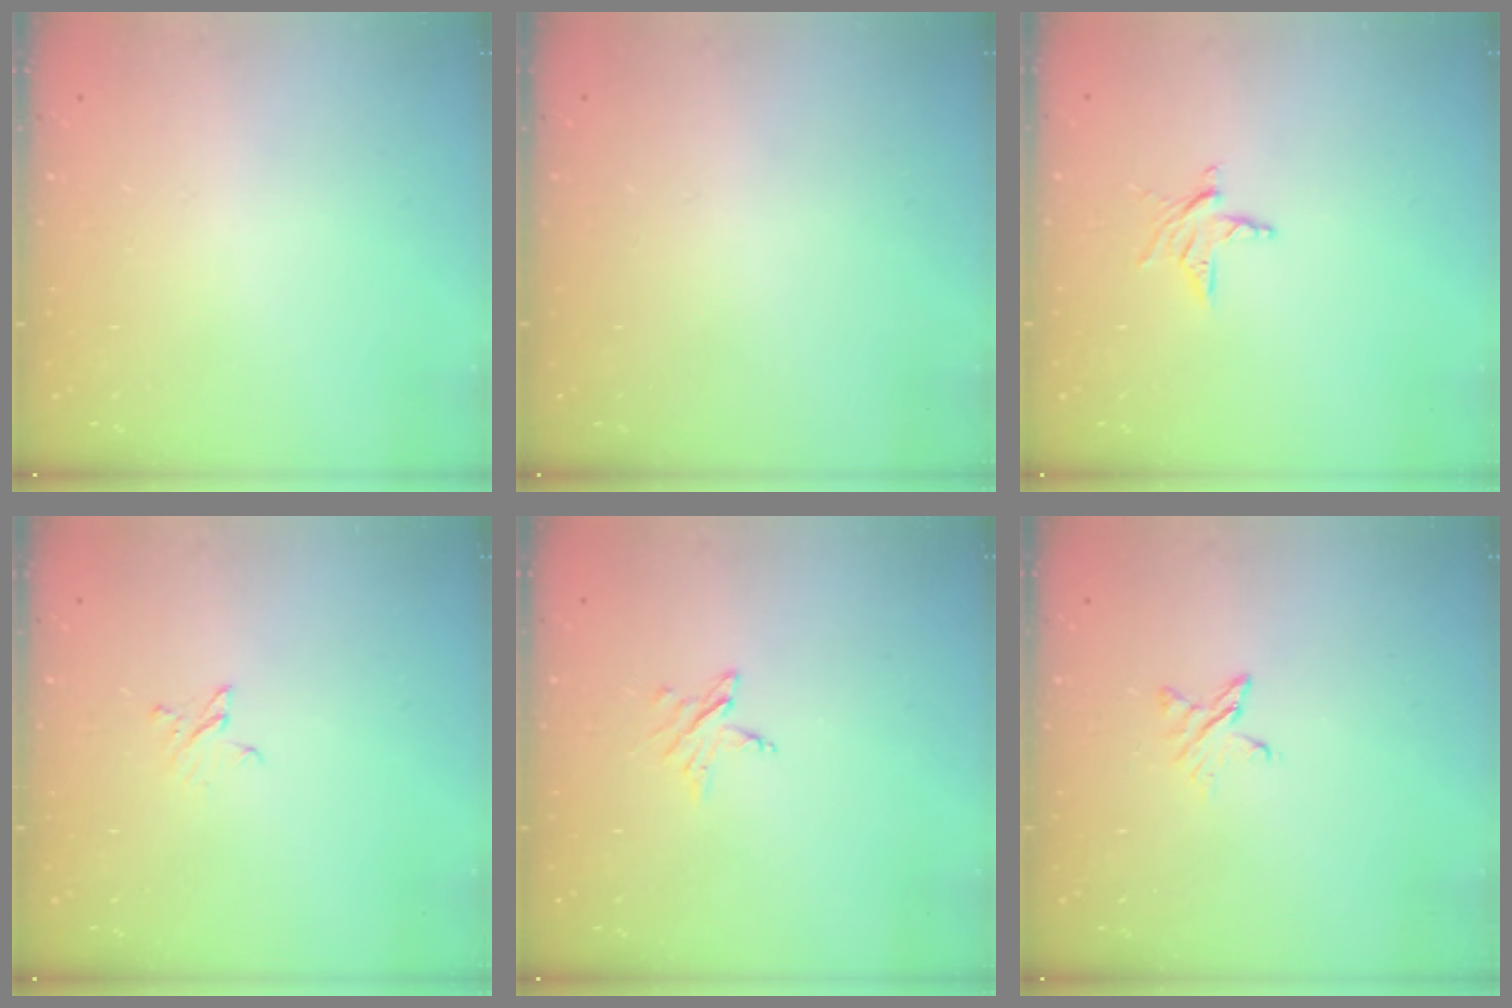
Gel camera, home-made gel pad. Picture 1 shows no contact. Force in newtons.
{"total": 0.0}
{"total": 4.2, "press": 4.2, "slide": 0.3}
{"total": 2.9, "press": 2.9, "slide": 0.2}
{"total": 3.0, "press": 3.0, "slide": 0.3}
{"total": 3.9, "press": 3.9, "slide": 0.3}